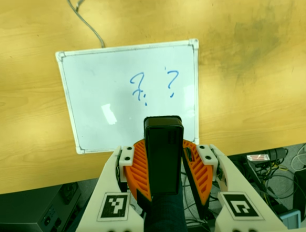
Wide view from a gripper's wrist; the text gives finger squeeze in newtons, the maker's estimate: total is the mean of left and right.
{"total": 6.6, "left": 7.0, "right": 6.2}